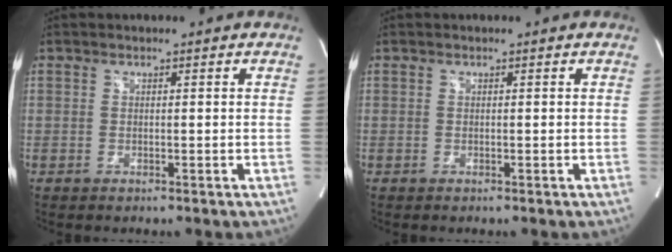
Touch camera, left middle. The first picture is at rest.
{"total": 0.0}